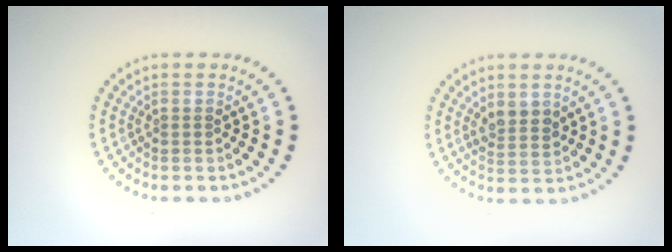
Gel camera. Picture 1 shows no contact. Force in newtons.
{"total": 2.0, "press": 1.8, "slide": 0.8}